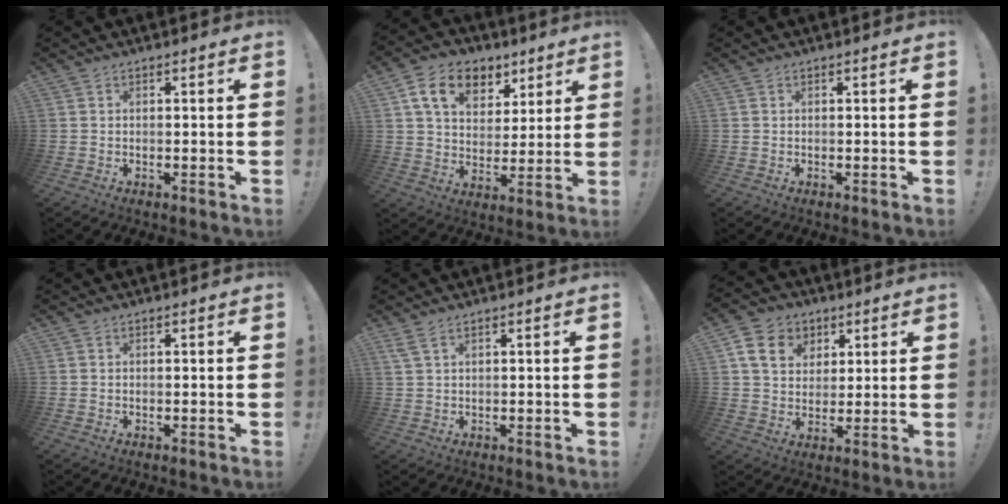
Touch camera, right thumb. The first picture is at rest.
{"total": 14.3, "force": [7.3, 10.0, 7.2], "torque": [-0.116, -0.024, 0.139]}
{"total": 0.0}
{"total": 0.0}
{"total": 2.2, "force": [1.4, 0.3, 1.7], "torque": [-0.038, -0.002, 0.026]}
{"total": 11.5, "force": [4.9, 9.2, 5.0], "torque": [-0.080, -0.011, 0.099]}